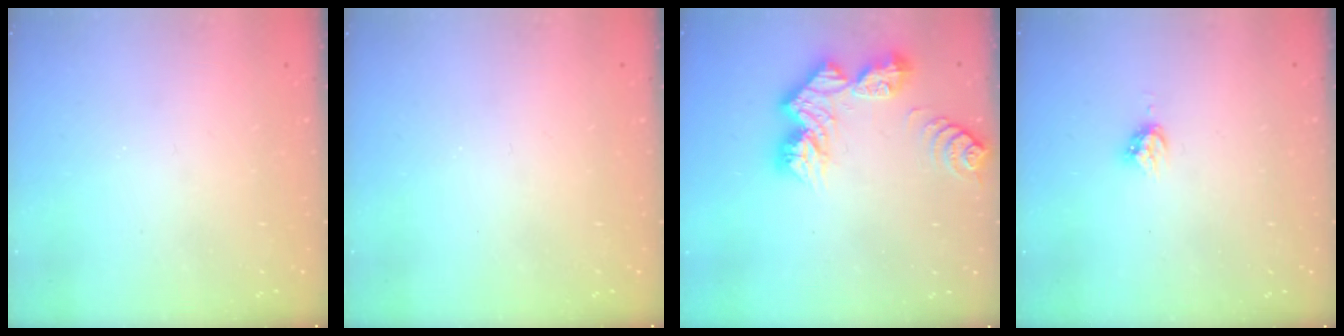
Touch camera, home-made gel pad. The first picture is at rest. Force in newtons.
{"total": 0.0}
{"total": 11.7, "press": 11.7, "slide": 1.1}
{"total": 4.2, "press": 4.2, "slide": 0.0}